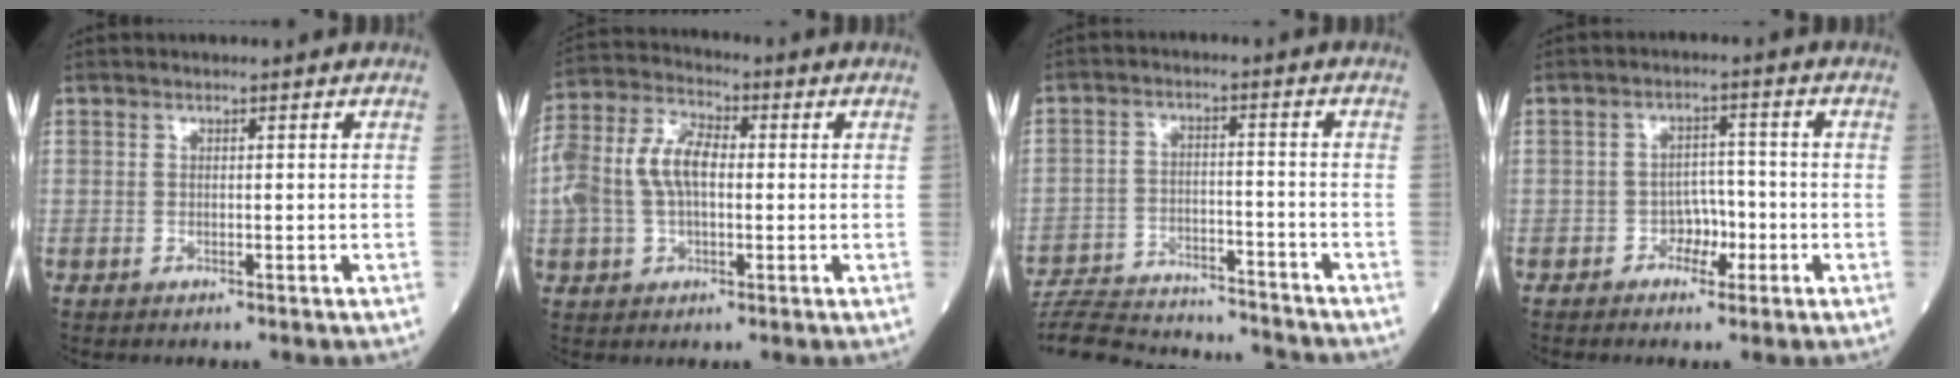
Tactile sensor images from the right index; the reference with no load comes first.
{"total": 10.1, "force": [0.2, 5.6, 8.4], "torque": [-0.194, 0.030, 0.004]}
{"total": 18.1, "force": [-17.3, 2.7, 4.7], "torque": [-0.106, -0.003, -0.259]}
{"total": 3.6, "force": [-1.6, 2.3, 2.2], "torque": [-0.025, 0.007, -0.030]}